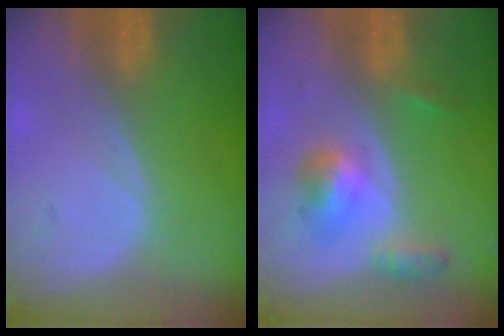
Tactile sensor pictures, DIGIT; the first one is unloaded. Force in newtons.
{"total": 5.4, "press": 5.0, "slide": 2.2}